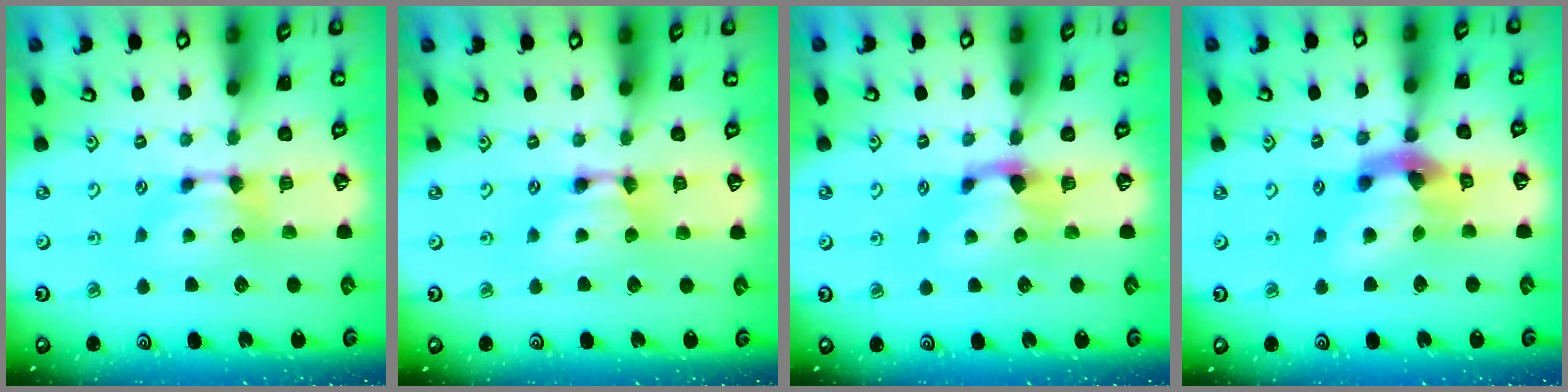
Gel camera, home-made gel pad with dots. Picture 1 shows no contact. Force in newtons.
{"total": 2.0, "press": 2.0, "slide": 0.1}
{"total": 1.2, "press": 0.1, "slide": 1.2}
{"total": 7.9, "press": 7.5, "slide": 2.3}